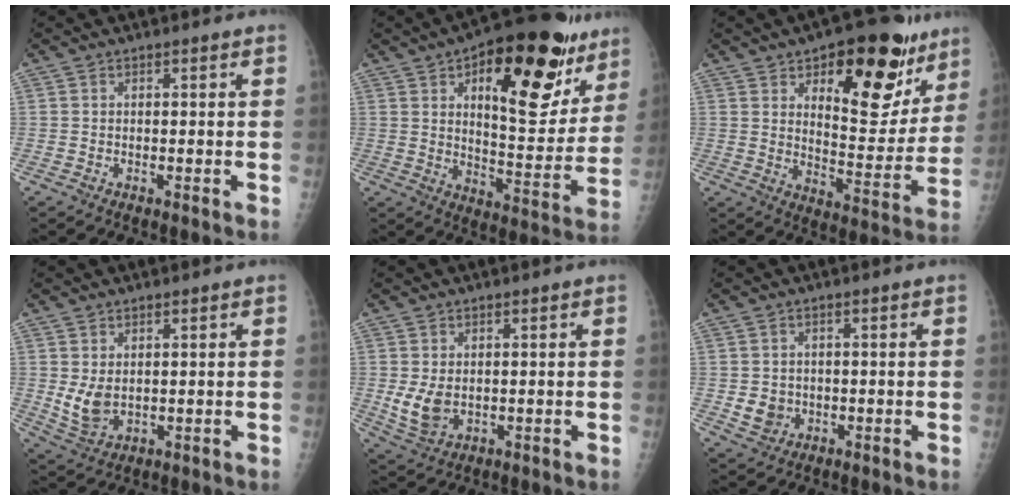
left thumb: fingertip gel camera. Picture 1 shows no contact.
{"total": 26.2, "force": [13.3, 11.2, 19.6], "torque": [-0.226, -0.041, 0.196]}
{"total": 21.3, "force": [11.6, 9.8, 14.9], "torque": [-0.140, -0.058, 0.171]}
{"total": 5.4, "force": [1.2, 3.5, 4.0], "torque": [-0.072, -0.017, 0.036]}
{"total": 5.5, "force": [0.2, 3.8, 4.0], "torque": [-0.071, -0.016, 0.018]}
{"total": 3.8, "force": [-0.3, 3.4, 1.6], "torque": [-0.014, 0.000, 0.005]}